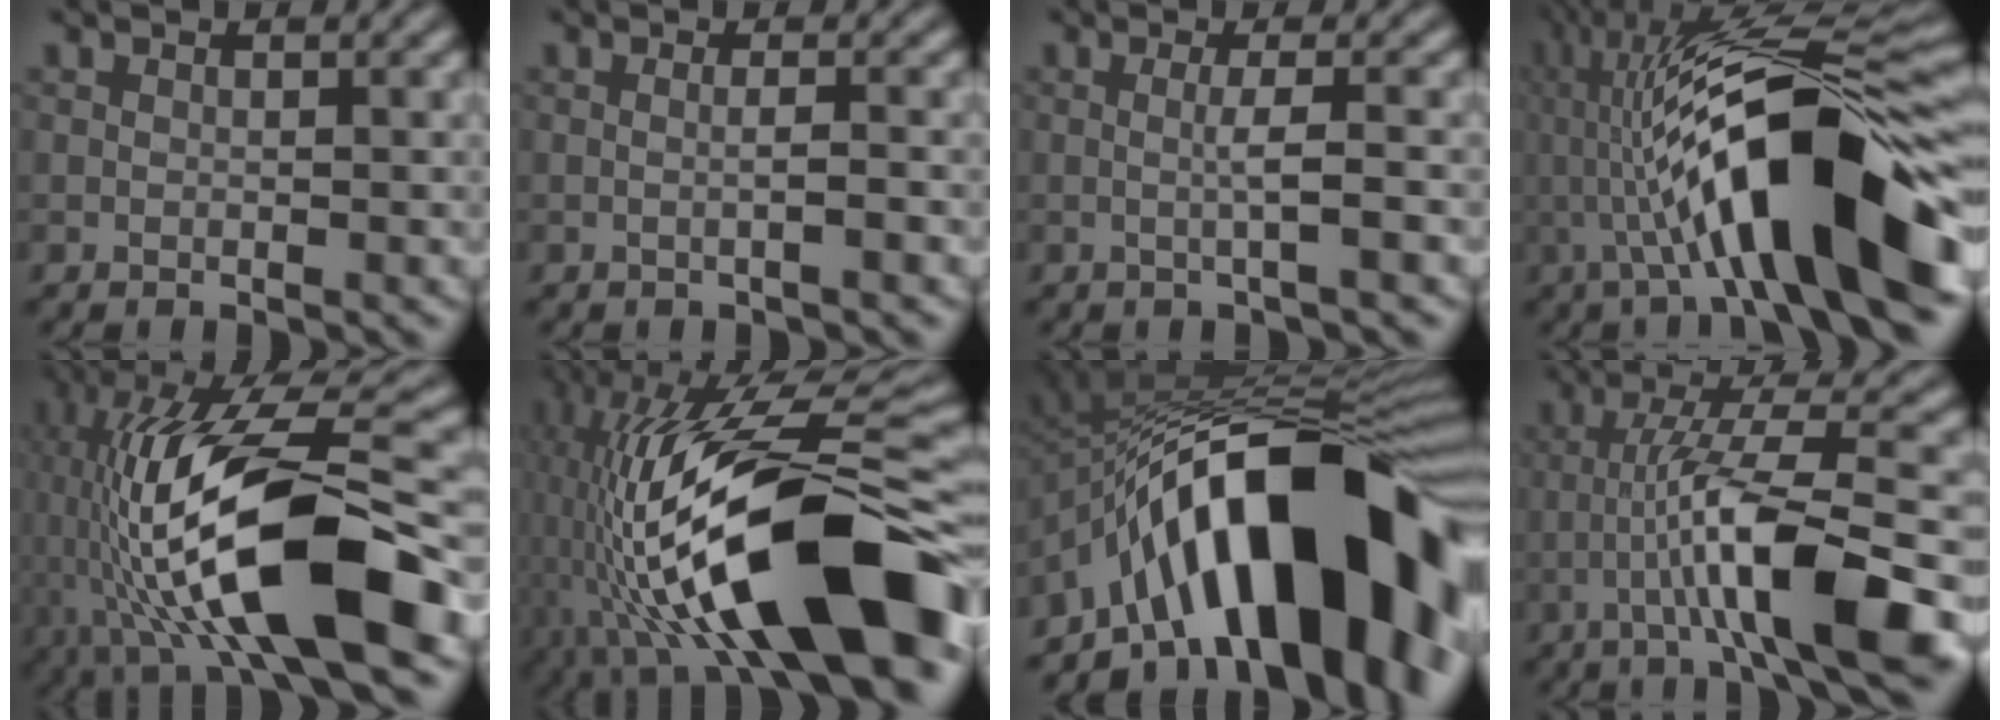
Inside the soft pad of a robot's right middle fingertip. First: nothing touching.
{"total": 1.4, "force": [-0.3, 0.3, 1.3], "torque": [-0.012, 0.015, -0.004]}
{"total": 1.8, "force": [-0.4, 0.0, 1.8], "torque": [-0.040, 0.012, -0.007]}
{"total": 14.2, "force": [-2.2, 2.6, 13.8], "torque": [-0.232, 0.051, -0.027]}
{"total": 15.1, "force": [-3.3, 4.4, 14.1], "torque": [-0.269, 0.034, -0.052]}
{"total": 19.1, "force": [-5.0, 6.5, 17.2], "torque": [-0.310, 0.041, -0.082]}
{"total": 17.1, "force": [-6.5, 7.6, 13.8], "torque": [-0.177, 0.049, -0.117]}
{"total": 9.9, "force": [-3.9, 1.1, 9.0], "torque": [-0.160, 0.036, -0.054]}